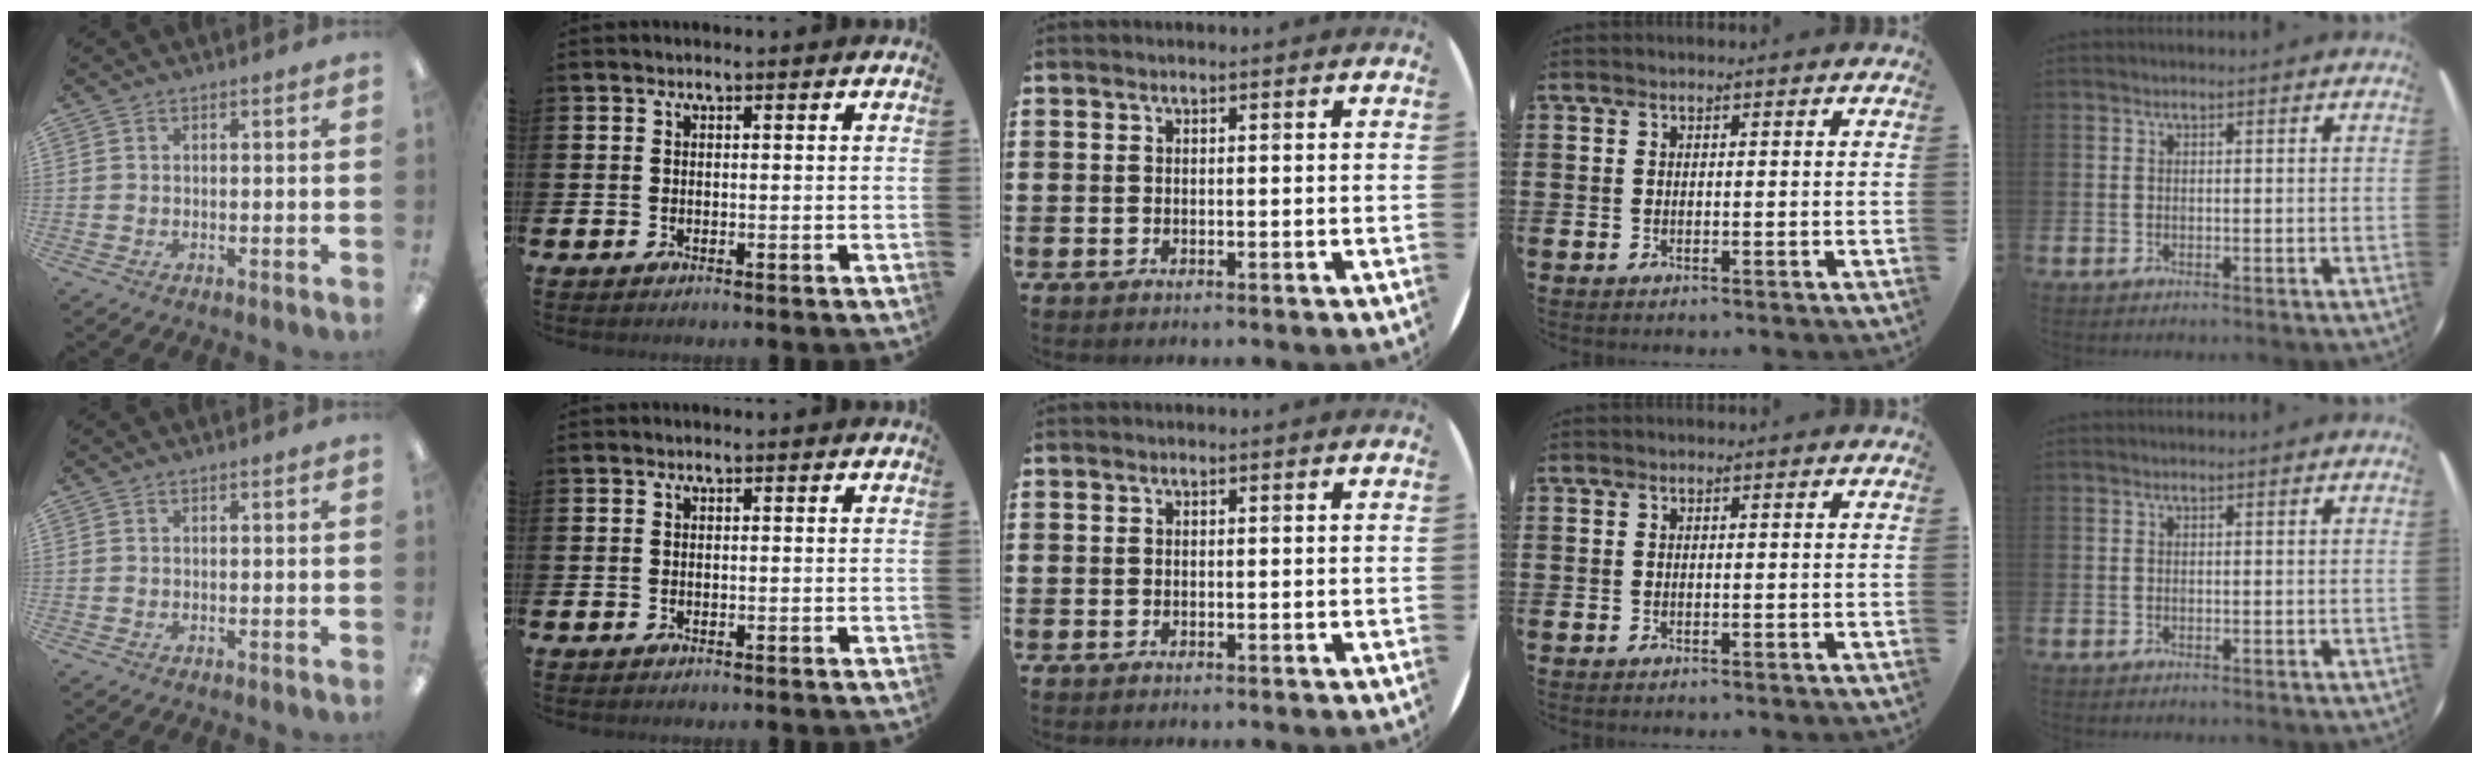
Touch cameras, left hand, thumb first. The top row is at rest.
{}